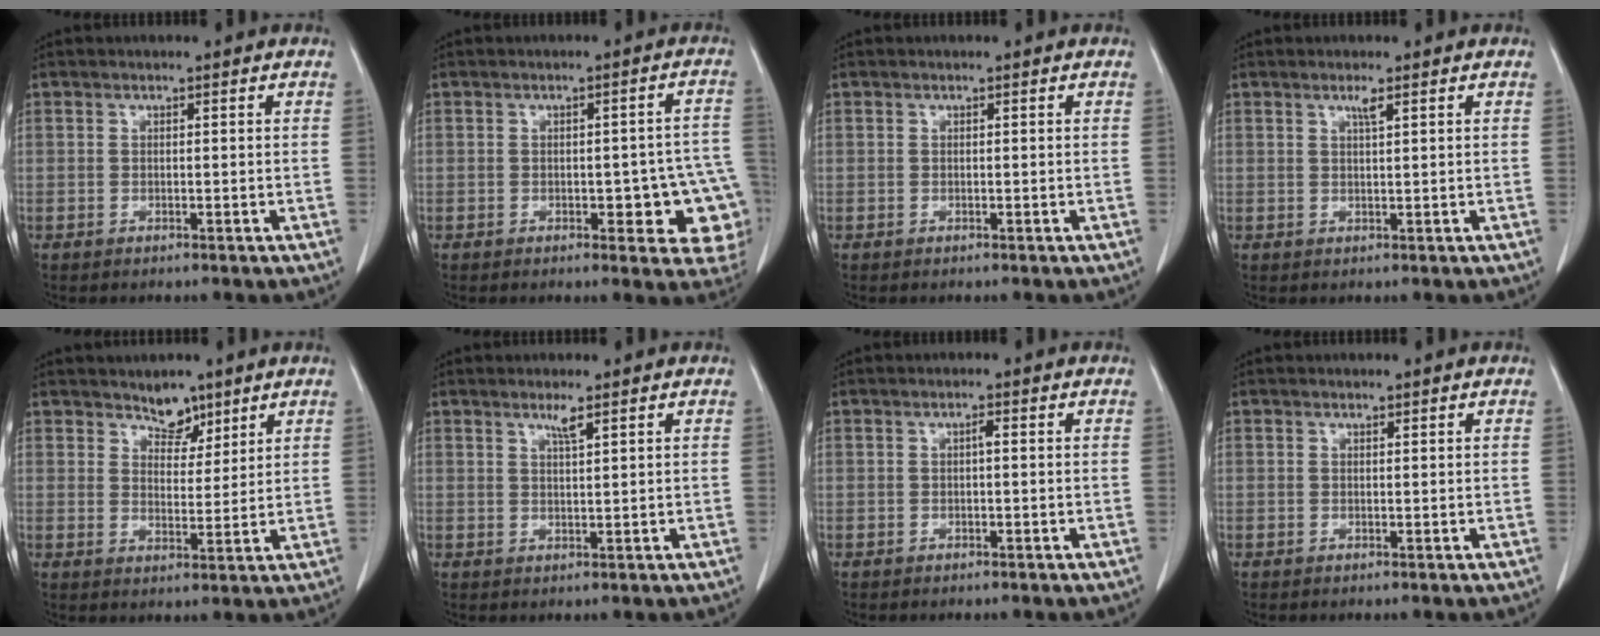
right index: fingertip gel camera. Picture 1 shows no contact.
{"total": 10.0, "force": [-2.6, 3.7, 8.9], "torque": [-0.066, 0.016, -0.026]}
{"total": 0.0}
{"total": 1.4, "force": [0.8, -0.1, 1.1], "torque": [-0.024, 0.000, 0.017]}
{"total": 4.2, "force": [3.4, 2.1, 1.3], "torque": [-0.013, -0.004, 0.059]}
{"total": 1.8, "force": [1.2, -0.2, 1.3], "torque": [-0.025, -0.002, 0.025]}
{"total": 0.8, "force": [0.0, 0.1, 0.7], "torque": [-0.013, 0.002, 0.001]}
{"total": 0.0}